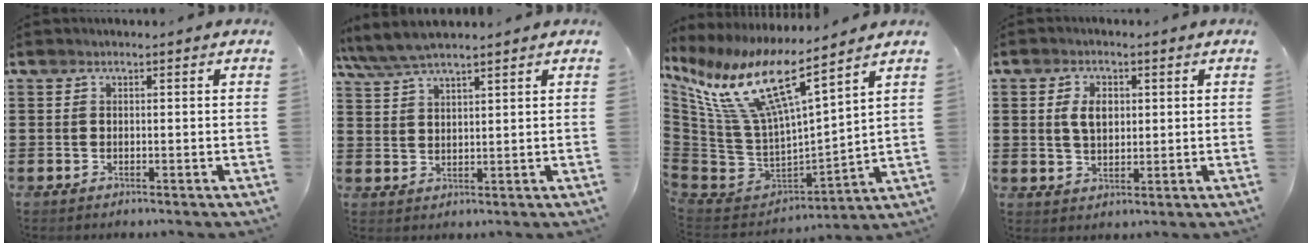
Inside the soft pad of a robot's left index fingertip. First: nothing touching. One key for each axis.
{"total": 4.9, "fx": 4.2, "fy": 0.9, "fz": 2.2, "tx": -0.055, "ty": -0.007, "tz": 0.077}
{"total": 13.7, "fx": 7.5, "fy": 3.6, "fz": 10.8, "tx": -0.261, "ty": -0.061, "tz": 0.120}
{"total": 4.3, "fx": 1.0, "fy": 2.7, "fz": 3.2, "tx": -0.062, "ty": 0.009, "tz": 0.014}